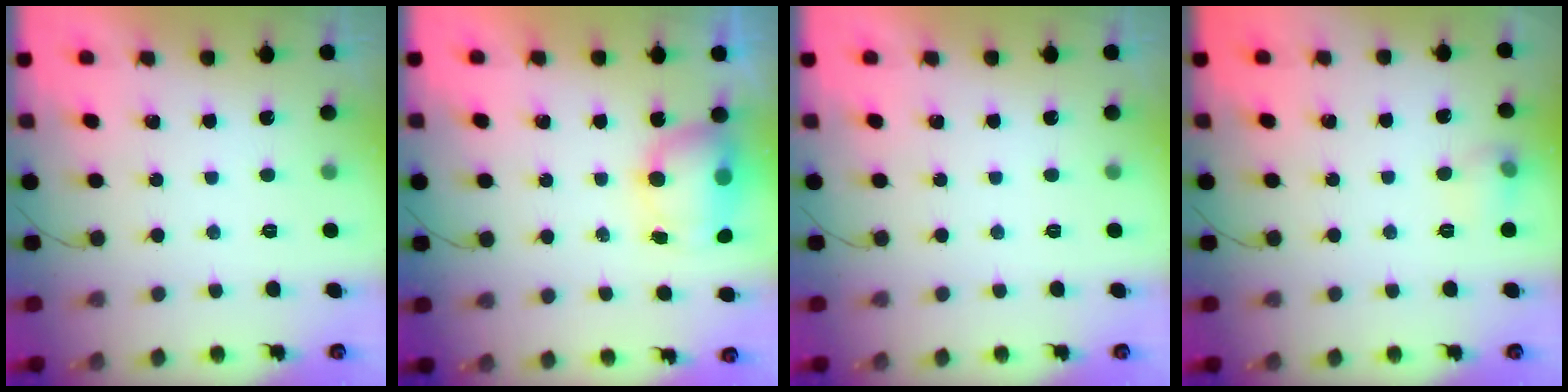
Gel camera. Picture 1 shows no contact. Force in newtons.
{"total": 11.3, "press": 8.7, "slide": 7.1}
{"total": 0.0}
{"total": 6.6, "press": 6.4, "slide": 1.5}